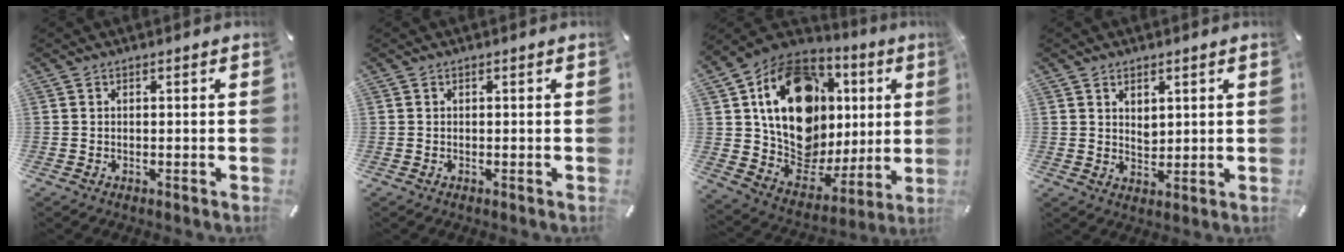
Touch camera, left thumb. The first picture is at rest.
{"total": 0.0}
{"total": 22.9, "force": [6.8, 16.9, 13.8], "torque": [-0.250, -0.038, 0.132]}
{"total": 3.0, "force": [1.8, 2.2, 0.9], "torque": [-0.013, -0.004, 0.032]}